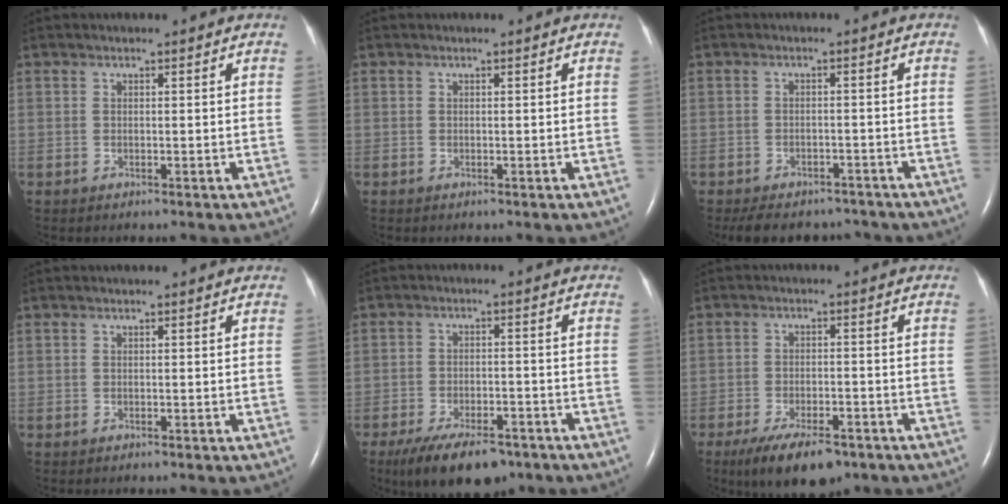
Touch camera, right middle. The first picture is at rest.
{"total": 0.0}
{"total": 9.8, "force": [-8.5, 4.1, 2.5], "torque": [-0.045, 0.003, -0.107]}
{"total": 0.0}
{"total": 11.0, "force": [-7.9, 4.2, 6.3], "torque": [-0.105, -0.010, -0.127]}
{"total": 9.5, "force": [-6.6, 3.4, 5.9], "torque": [-0.102, -0.010, -0.107]}